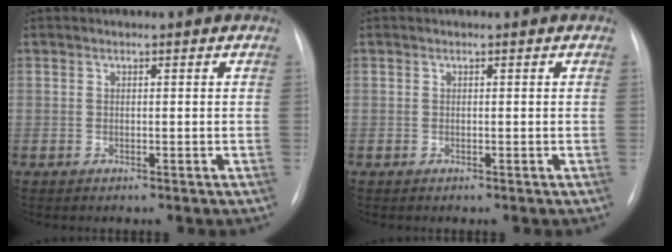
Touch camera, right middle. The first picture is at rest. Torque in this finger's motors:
{"motor_torque": [-0.22, 0.09, -0.01, -0.02]}